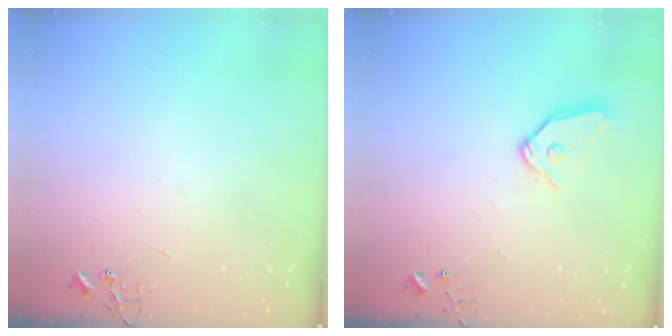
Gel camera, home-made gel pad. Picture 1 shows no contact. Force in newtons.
{"total": 9.9, "press": 9.8, "slide": 1.2}